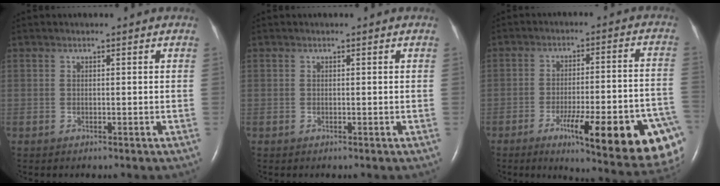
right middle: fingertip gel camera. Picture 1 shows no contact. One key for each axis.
{"total": 0.0}
{"total": 23.0, "fx": -10.8, "fy": 3.5, "fz": 20.0, "tx": -0.175, "ty": -0.006, "tz": -0.144}